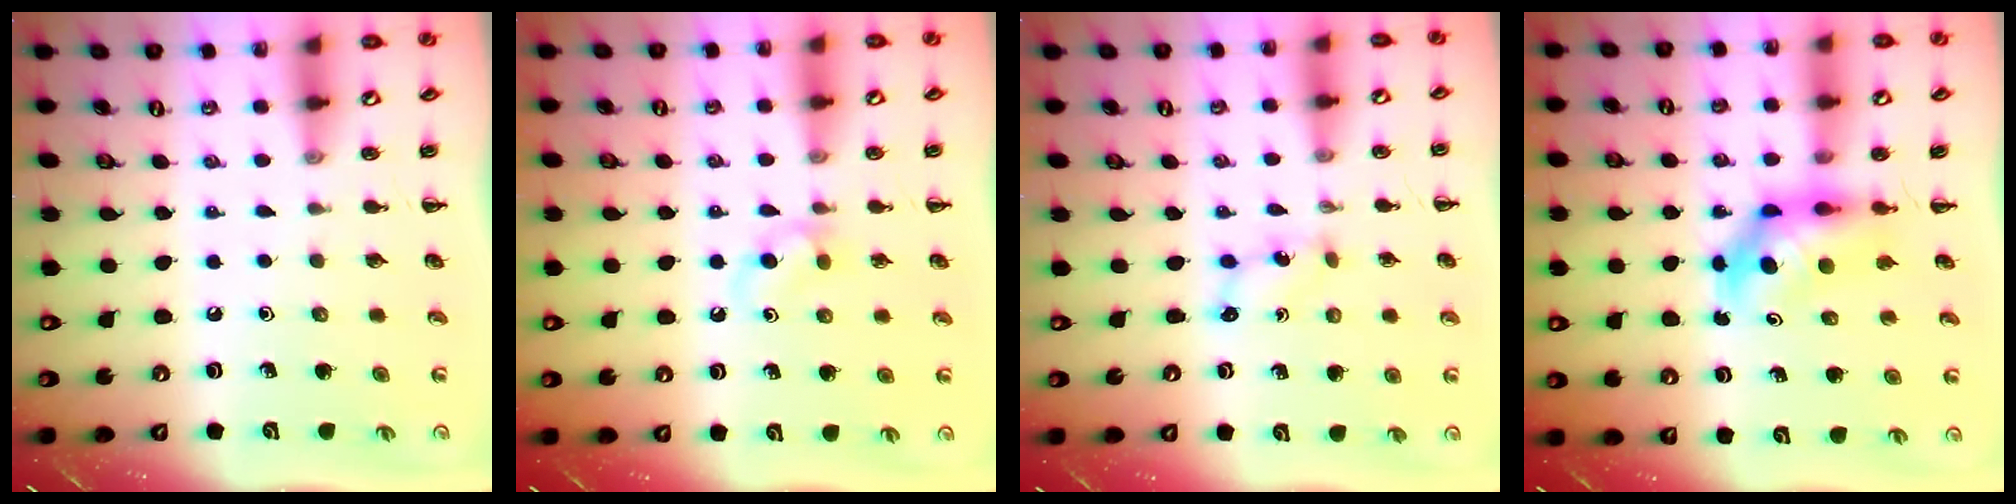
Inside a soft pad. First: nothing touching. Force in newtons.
{"total": 4.6, "press": 4.4, "slide": 1.5}
{"total": 2.0, "press": 2.0, "slide": 0.6}
{"total": 5.7, "press": 5.6, "slide": 1.2}